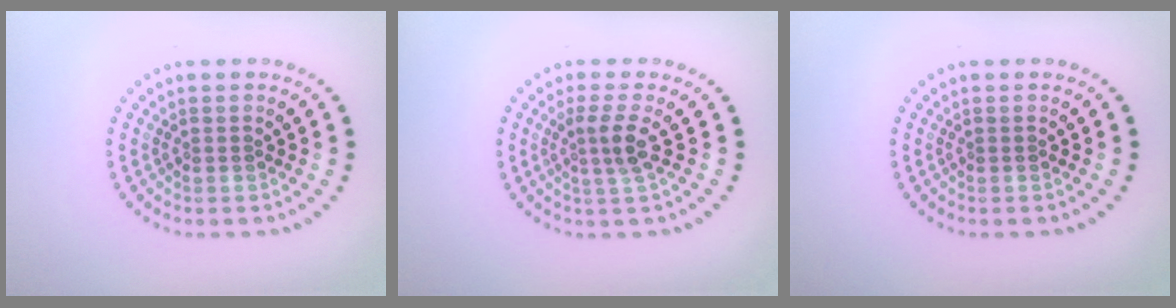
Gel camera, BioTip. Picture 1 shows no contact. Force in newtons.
{"total": 2.4, "press": 1.8, "slide": 1.6}
{"total": 0.0}